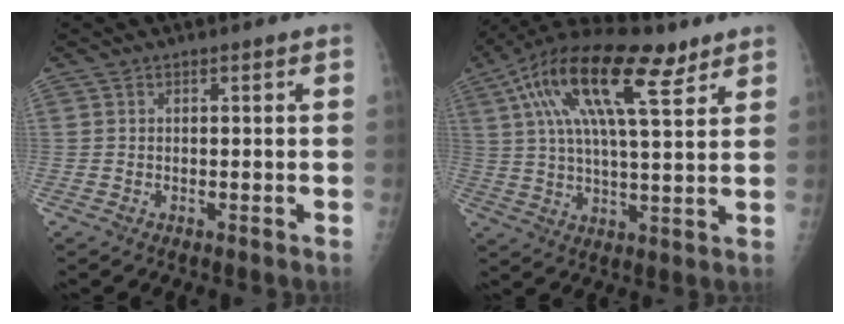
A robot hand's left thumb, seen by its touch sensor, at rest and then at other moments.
{"total": 18.7, "force": [9.2, 6.6, 14.9], "torque": [-0.264, -0.001, 0.156]}